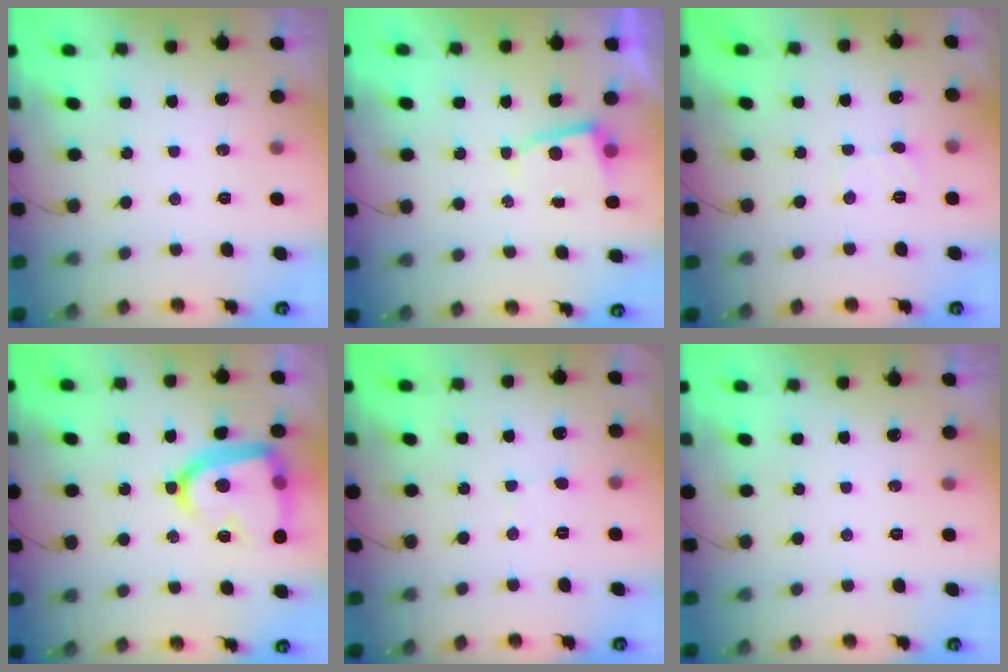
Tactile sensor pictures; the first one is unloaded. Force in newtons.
{"total": 2.7, "press": 2.6, "slide": 0.3}
{"total": 3.5, "press": 3.5, "slide": 0.3}
{"total": 17.5, "press": 17.5, "slide": 1.3}
{"total": 1.6, "press": 1.6, "slide": 0.1}
{"total": 0.0}